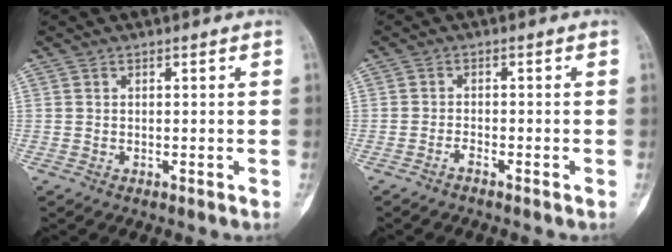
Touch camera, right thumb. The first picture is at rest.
{"total": 1.4, "force": [-1.2, 0.3, 0.6], "torque": [-0.017, 0.008, -0.024]}